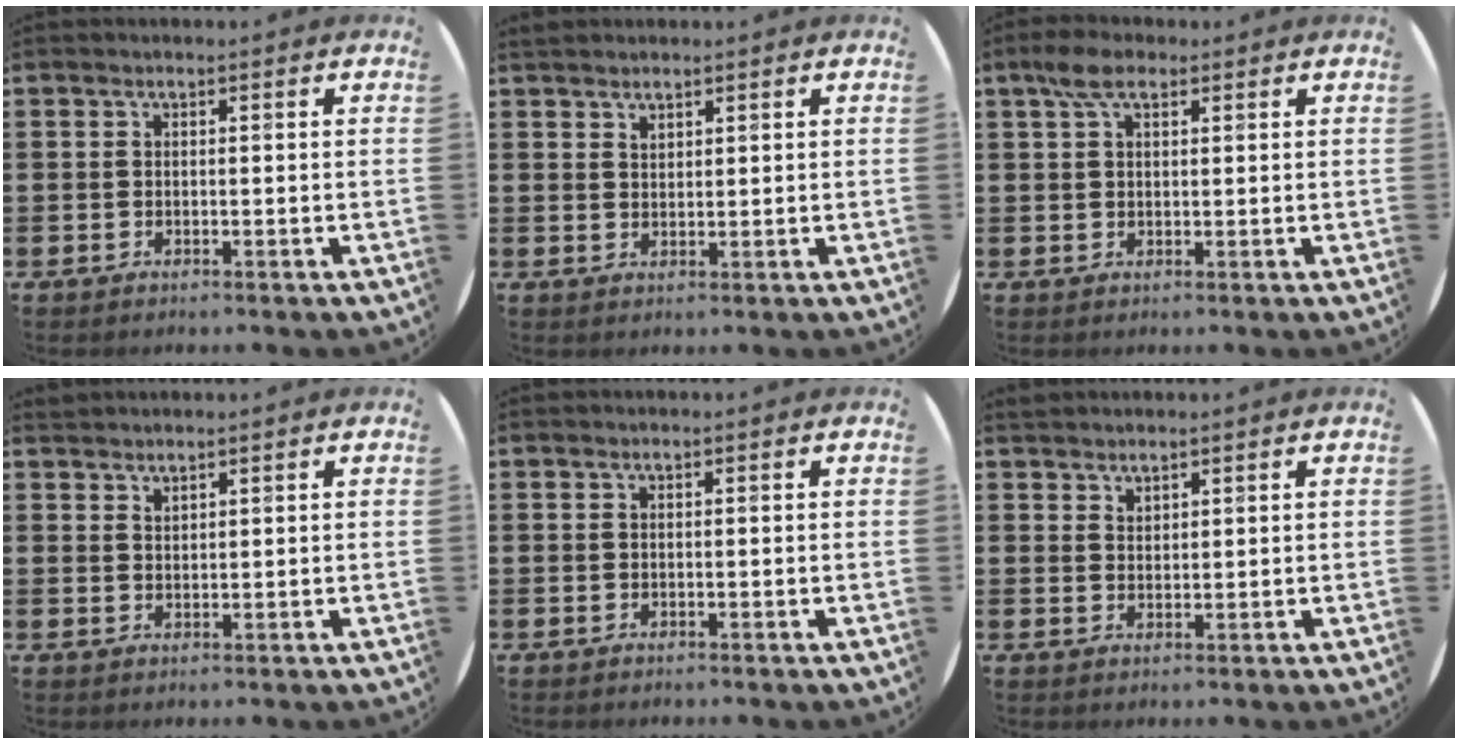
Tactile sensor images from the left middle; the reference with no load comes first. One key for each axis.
{"total": 1.5, "fx": 1.4, "fy": 0.5, "fz": 0.2, "tx": 0.004, "ty": 0.000, "tz": 0.024}
{"total": 4.3, "fx": 2.6, "fy": 2.0, "fz": 2.8, "tx": -0.052, "ty": 0.005, "tz": 0.045}
{"total": 1.4, "fx": 1.4, "fy": 0.1, "fz": -0.1, "tx": 0.000, "ty": -0.001, "tz": 0.028}
{"total": 0.0}
{"total": 1.7, "fx": 1.6, "fy": 0.5, "fz": 0.0, "tx": 0.005, "ty": -0.002, "tz": 0.030}